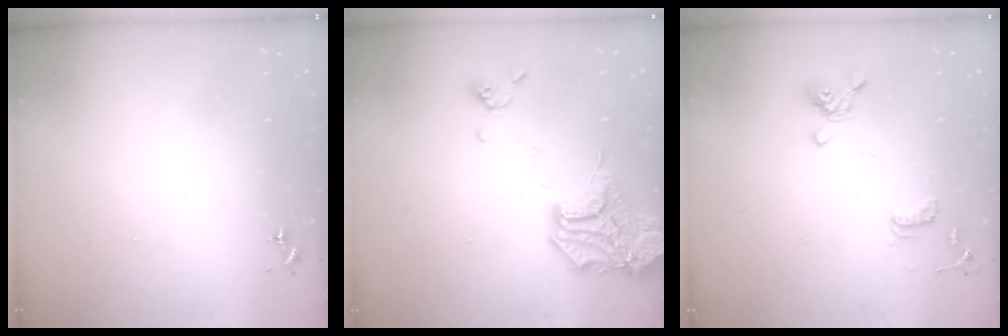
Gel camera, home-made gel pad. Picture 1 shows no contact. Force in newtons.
{"total": 19.9, "press": 19.8, "slide": 2.6}
{"total": 12.3, "press": 12.2, "slide": 1.8}